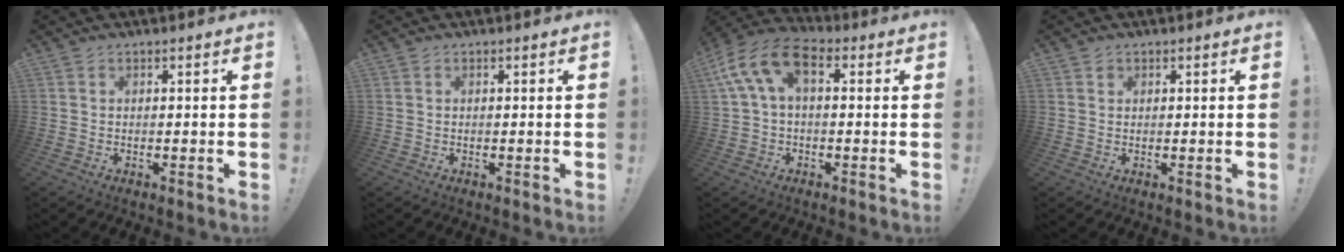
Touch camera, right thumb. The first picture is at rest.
{"total": 0.0}
{"total": 11.2, "force": [3.1, 6.4, 8.6], "torque": [-0.163, -0.001, 0.063]}
{"total": 0.6, "force": [0.4, 0.4, 0.1], "torque": [0.003, -0.001, 0.007]}